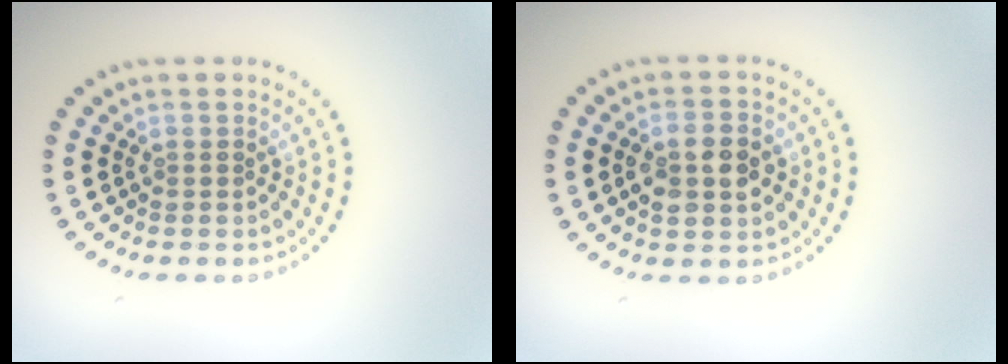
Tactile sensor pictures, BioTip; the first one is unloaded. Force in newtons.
{"total": 3.7, "press": 3.7, "slide": 0.2}